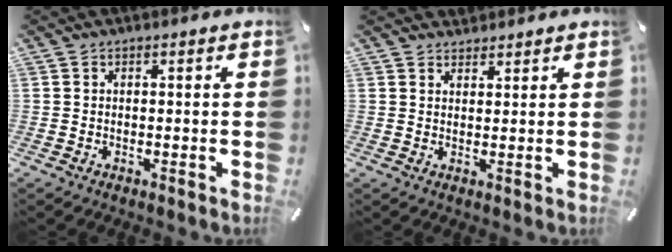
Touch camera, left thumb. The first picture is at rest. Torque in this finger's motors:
{"motor_torque": [-0.10, -0.06, 0.24, 0.17, -0.04]}